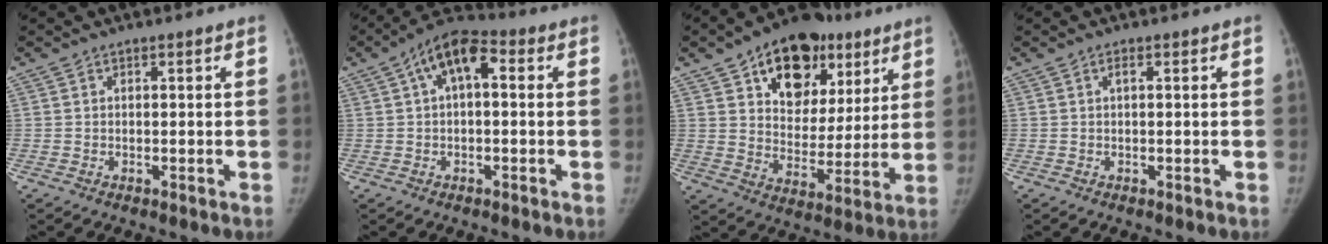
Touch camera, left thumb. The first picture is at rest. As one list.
[{"total": 9.2, "force": [2.2, 4.5, 7.7], "torque": [-0.123, 0.033, 0.024]}, {"total": 20.6, "force": [10.5, 13.3, 11.7], "torque": [-0.120, -0.022, 0.161]}, {"total": 0.9, "force": [0.3, 0.3, 0.8], "torque": [-0.016, 0.002, 0.001]}]